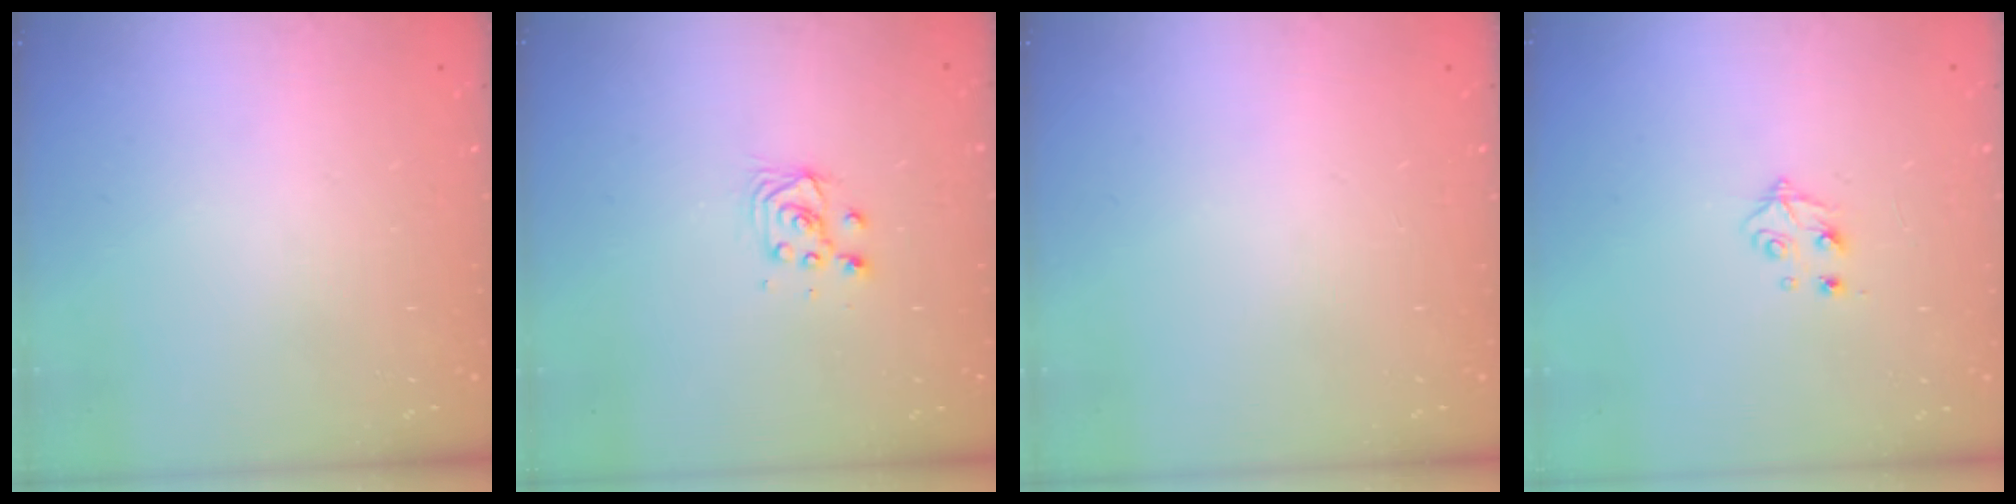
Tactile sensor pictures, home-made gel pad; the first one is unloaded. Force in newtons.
{"total": 3.7, "press": 3.7, "slide": 0.3}
{"total": 0.0}
{"total": 4.2, "press": 4.1, "slide": 0.8}